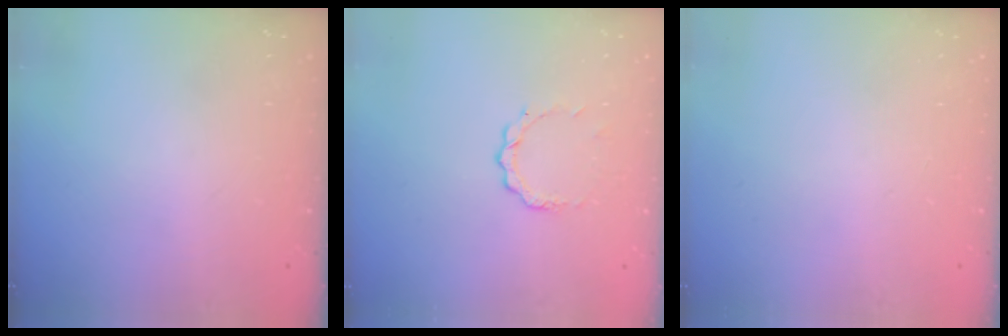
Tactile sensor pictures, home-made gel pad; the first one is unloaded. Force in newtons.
{"total": 4.9, "press": 4.9, "slide": 0.5}
{"total": 0.0}